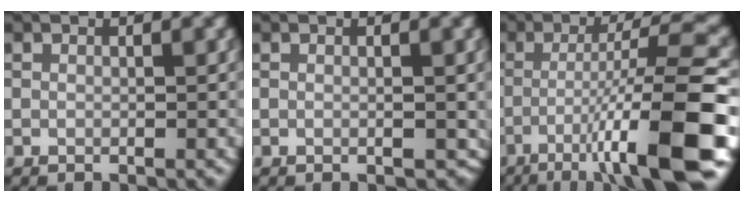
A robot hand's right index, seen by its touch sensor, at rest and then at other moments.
{"total": 1.1, "force": [-0.1, 0.6, 0.9], "torque": [-0.008, -0.002, 0.001]}
{"total": 12.4, "force": [-5.1, 1.8, 11.1], "torque": [-0.162, 0.013, -0.078]}